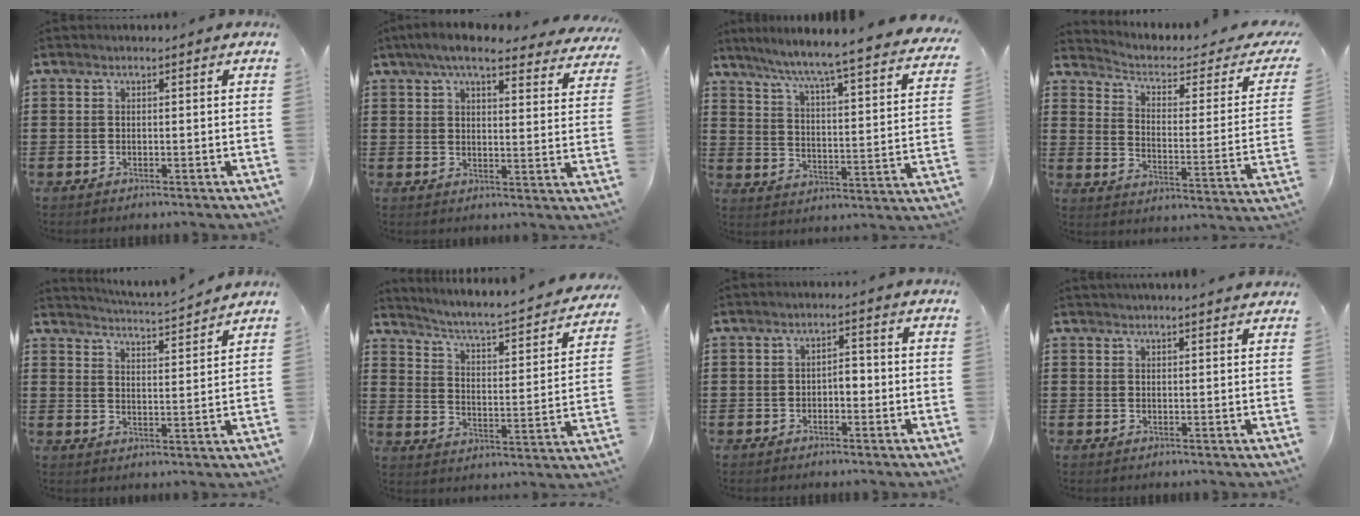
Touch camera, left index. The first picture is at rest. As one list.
[{"total": 7.2, "force": [6.2, 0.7, 3.6], "torque": [-0.081, -0.021, 0.109]}, {"total": 5.2, "force": [4.4, -1.1, 2.5], "torque": [-0.071, -0.054, 0.063]}, {"total": 3.2, "force": [1.7, 1.2, 2.4], "torque": [-0.060, -0.018, 0.022]}, {"total": 3.8, "force": [3.6, -0.9, 0.6], "torque": [-0.030, -0.031, 0.060]}, {"total": 3.1, "force": [2.6, -0.2, 1.7], "torque": [-0.051, -0.037, 0.030]}, {"total": 2.0, "force": [-0.6, 0.9, 1.7], "torque": [-0.036, 0.002, -0.014]}, {"total": 1.8, "force": [1.8, 0.0, 0.0], "torque": [-0.004, -0.003, 0.036]}]